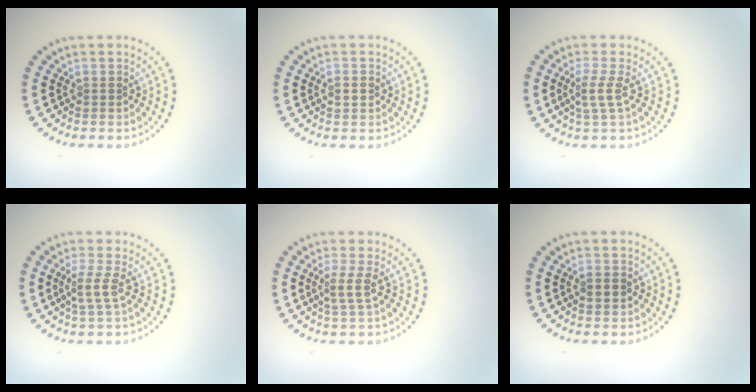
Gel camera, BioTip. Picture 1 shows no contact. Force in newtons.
{"total": 1.1, "press": 1.1, "slide": 0.2}
{"total": 2.0, "press": 1.6, "slide": 1.3}
{"total": 2.0, "press": 1.6, "slide": 1.3}
{"total": 2.0, "press": 1.5, "slide": 1.3}
{"total": 1.7, "press": 1.7, "slide": 0.0}